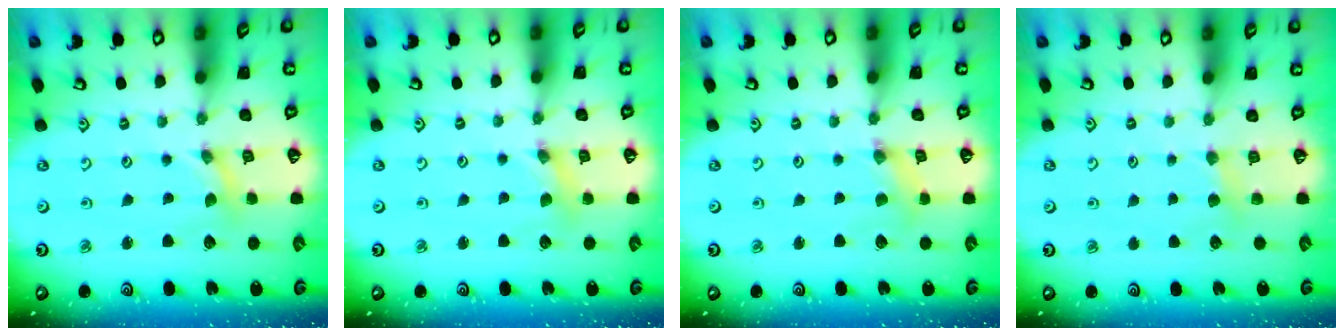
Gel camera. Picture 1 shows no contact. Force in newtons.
{"total": 2.1, "press": 2.1, "slide": 0.3}
{"total": 1.7, "press": 1.6, "slide": 0.3}
{"total": 3.5, "press": 3.4, "slide": 0.6}